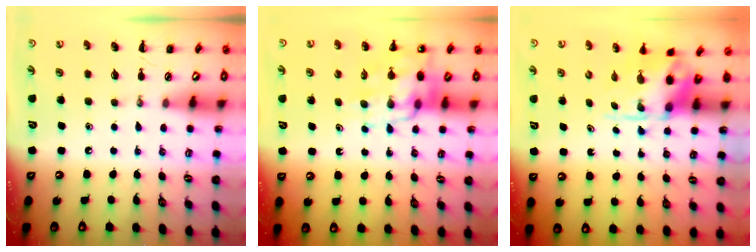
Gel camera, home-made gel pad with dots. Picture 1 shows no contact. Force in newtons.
{"total": 15.0, "press": 14.5, "slide": 3.7}
{"total": 3.9, "press": 3.8, "slide": 0.9}